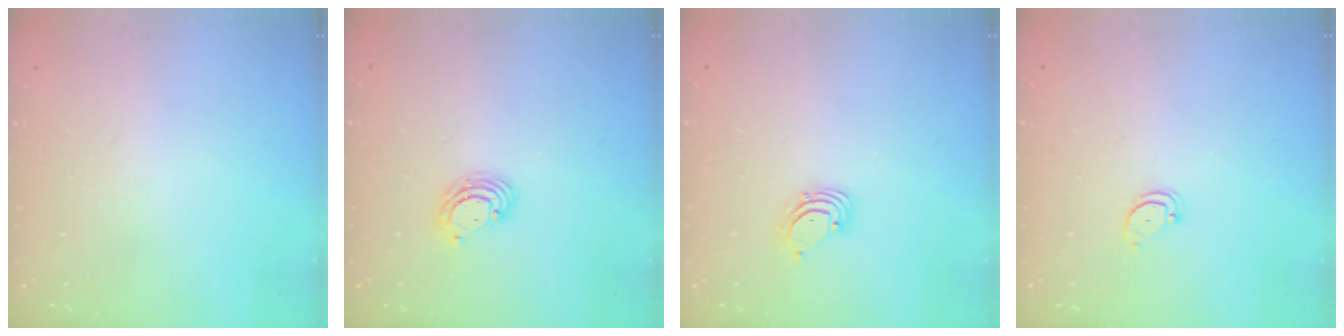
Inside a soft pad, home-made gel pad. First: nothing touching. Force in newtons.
{"total": 4.6, "press": 4.6, "slide": 0.2}
{"total": 1.6, "press": 1.6, "slide": 0.1}
{"total": 2.4, "press": 2.4, "slide": 0.2}